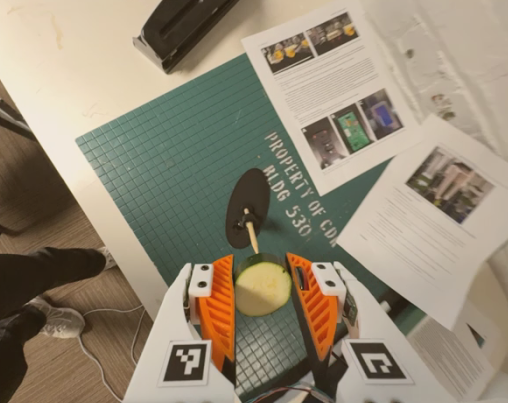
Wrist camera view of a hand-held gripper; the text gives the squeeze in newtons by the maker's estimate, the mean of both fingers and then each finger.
{"total": 11.8, "left": 12.6, "right": 10.9}